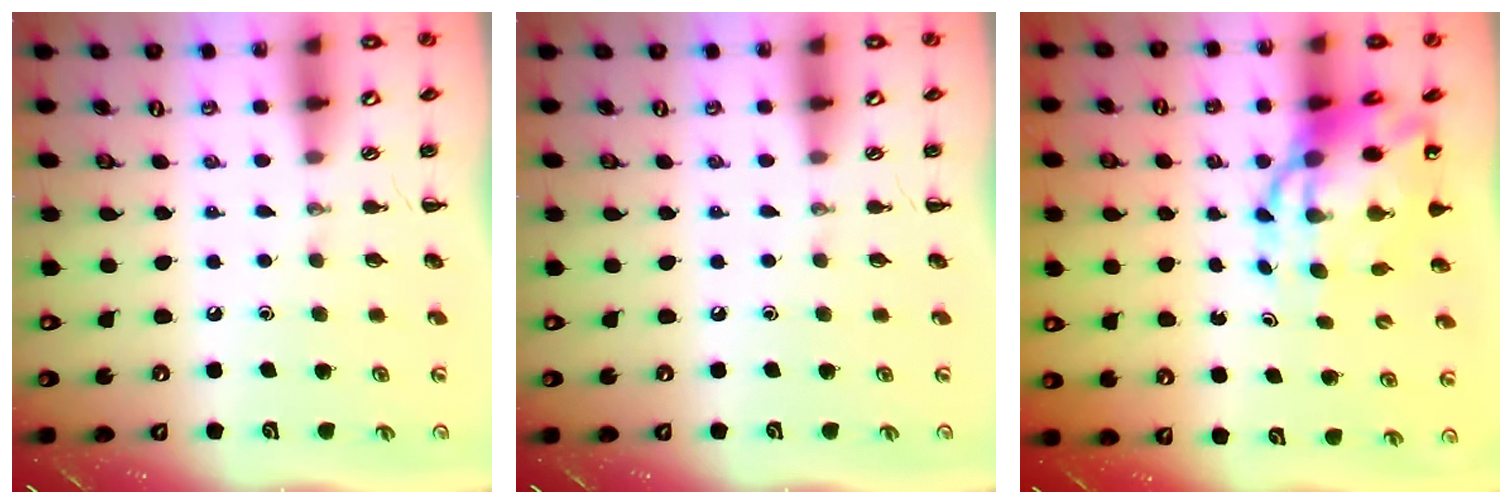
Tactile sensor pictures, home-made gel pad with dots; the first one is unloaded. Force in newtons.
{"total": 0.0}
{"total": 11.4, "press": 10.9, "slide": 3.2}